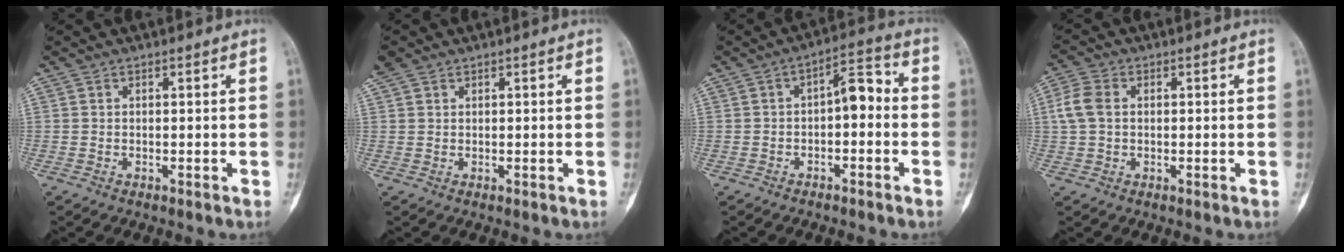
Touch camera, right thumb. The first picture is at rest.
{"total": 2.0, "force": [1.4, 1.3, 0.7], "torque": [-0.015, 0.014, 0.028]}
{"total": 6.6, "force": [-0.9, 3.3, 5.7], "torque": [-0.069, 0.036, -0.024]}
{"total": 5.0, "force": [0.5, 3.6, 3.4], "torque": [-0.085, 0.013, 0.006]}